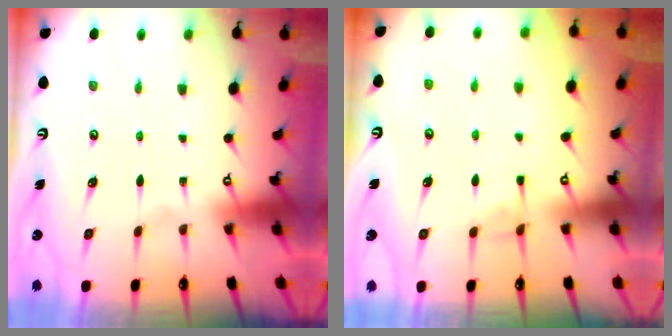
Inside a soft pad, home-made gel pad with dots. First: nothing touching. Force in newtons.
{"total": 3.8, "press": 3.8, "slide": 0.5}